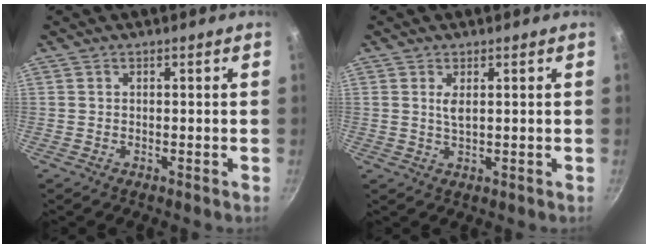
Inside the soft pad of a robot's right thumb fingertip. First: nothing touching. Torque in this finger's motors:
{"motor_torque": [0.59, 0.59, 0.43, 0.00, 0.04]}